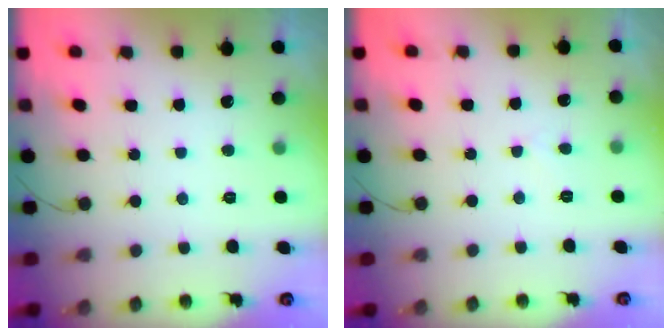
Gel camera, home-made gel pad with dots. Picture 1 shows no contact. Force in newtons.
{"total": 2.1, "press": 2.1, "slide": 0.2}